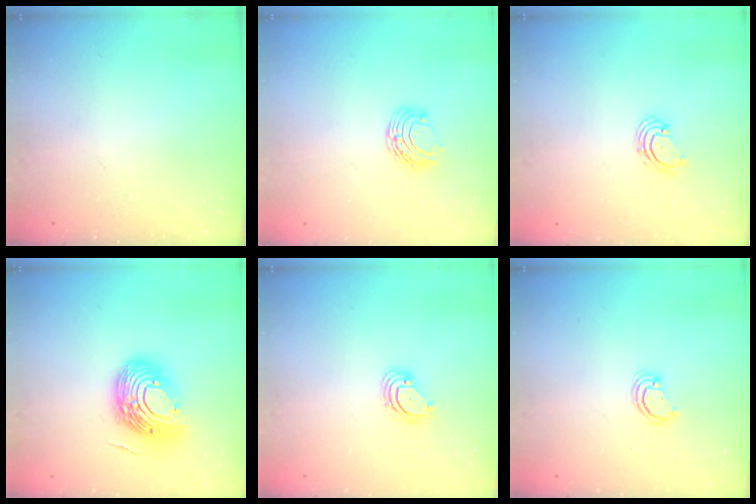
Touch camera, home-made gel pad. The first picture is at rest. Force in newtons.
{"total": 6.7, "press": 6.6, "slide": 0.8}
{"total": 2.0, "press": 1.9, "slide": 0.6}
{"total": 14.5, "press": 14.4, "slide": 1.9}
{"total": 3.6, "press": 3.6, "slide": 0.3}
{"total": 3.0, "press": 2.9, "slide": 0.3}